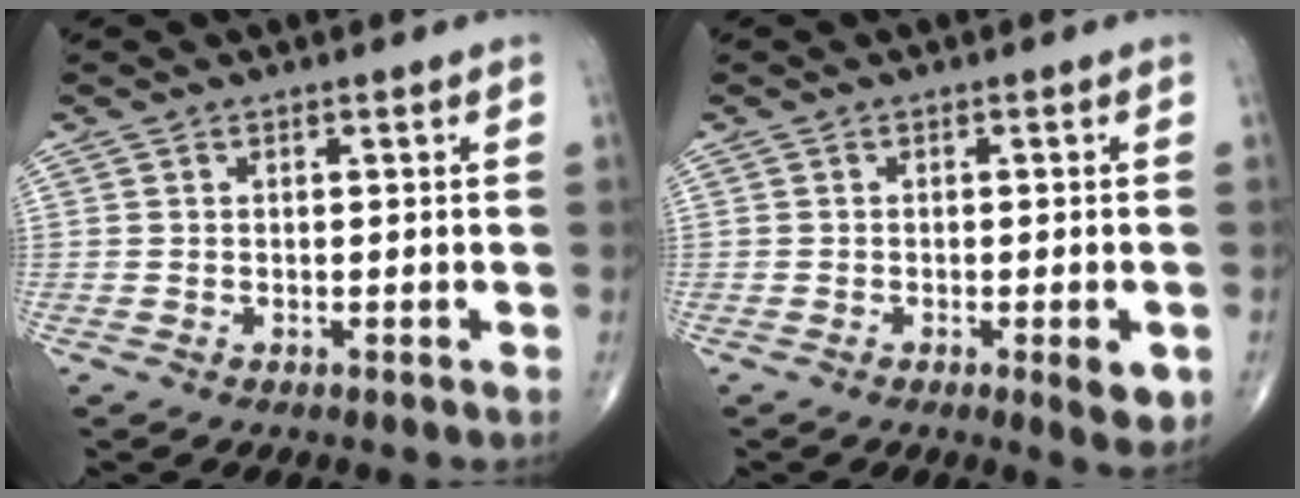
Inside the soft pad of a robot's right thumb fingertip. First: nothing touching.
{"total": 4.5, "force": [-1.6, 1.2, 4.1], "torque": [-0.046, -0.004, -0.019]}